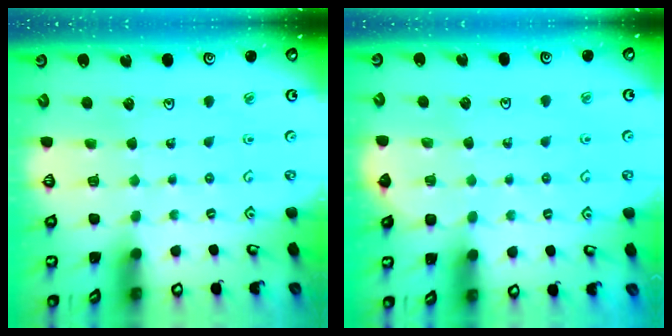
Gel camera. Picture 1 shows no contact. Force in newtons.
{"total": 3.9, "press": 3.9, "slide": 0.4}